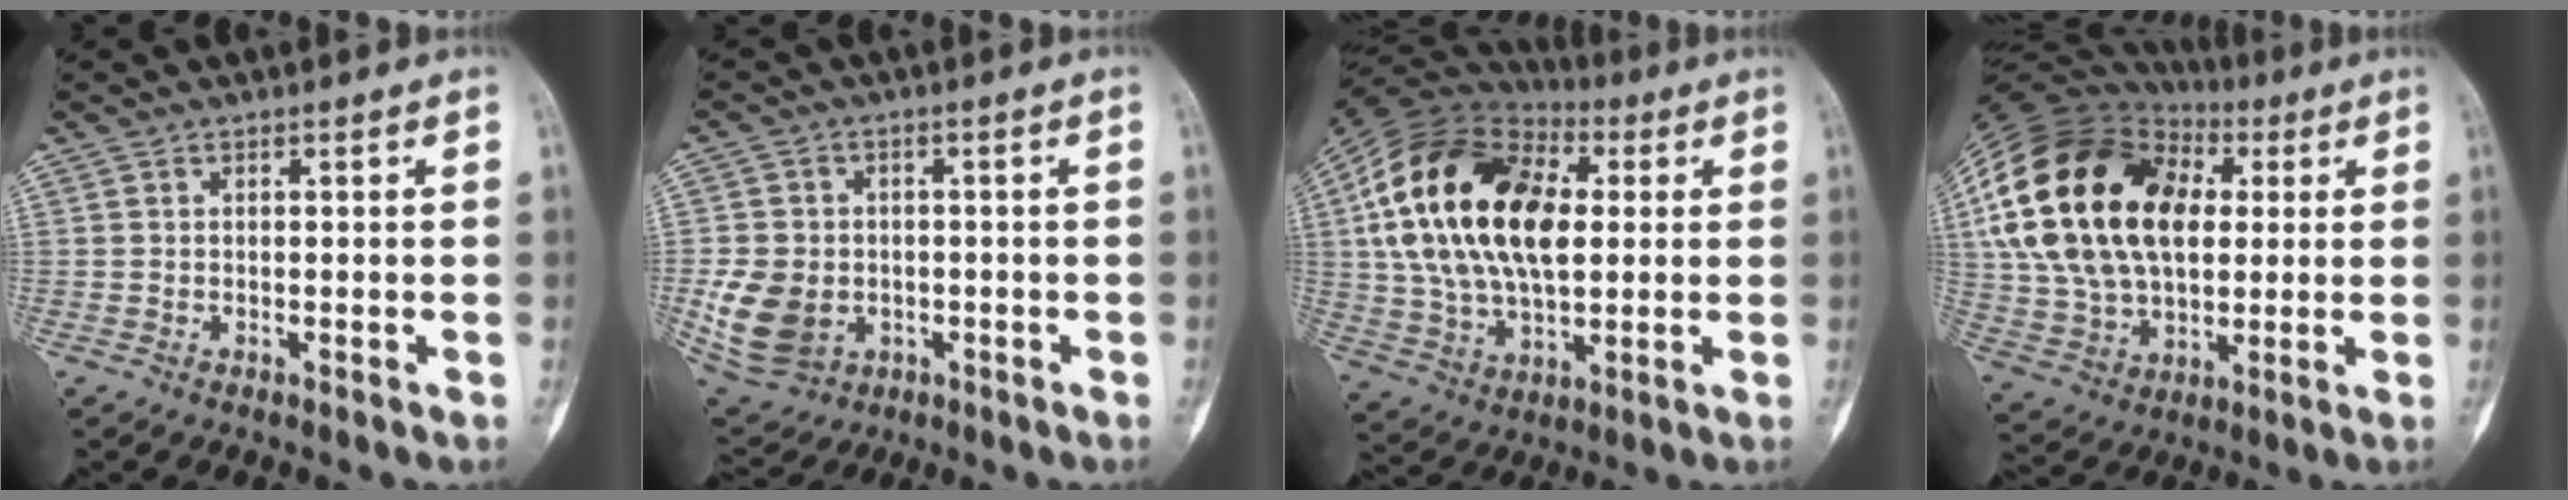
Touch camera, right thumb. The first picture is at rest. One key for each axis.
{"total": 11.4, "fx": -2.2, "fy": 9.2, "fz": 6.3, "tx": -0.121, "ty": 0.004, "tz": -0.023}
{"total": 26.5, "fx": 4.4, "fy": 15.2, "fz": 21.2, "tx": -0.395, "ty": 0.002, "tz": 0.073}
{"total": 28.0, "fx": 6.1, "fy": 17.7, "fz": 20.8, "tx": -0.394, "ty": 0.015, "tz": 0.114}